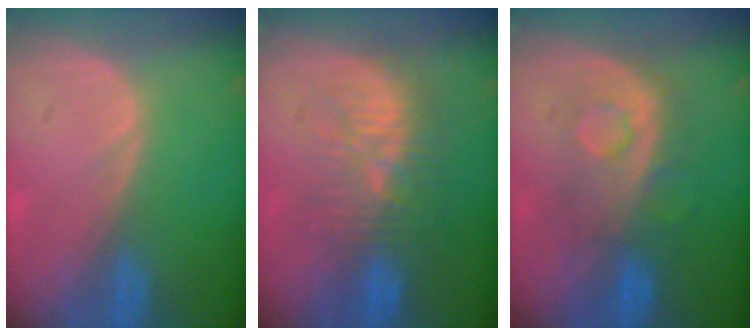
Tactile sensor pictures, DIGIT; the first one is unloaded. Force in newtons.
{"total": 9.4, "press": 8.9, "slide": 2.9}
{"total": 7.9, "press": 7.9, "slide": 0.1}